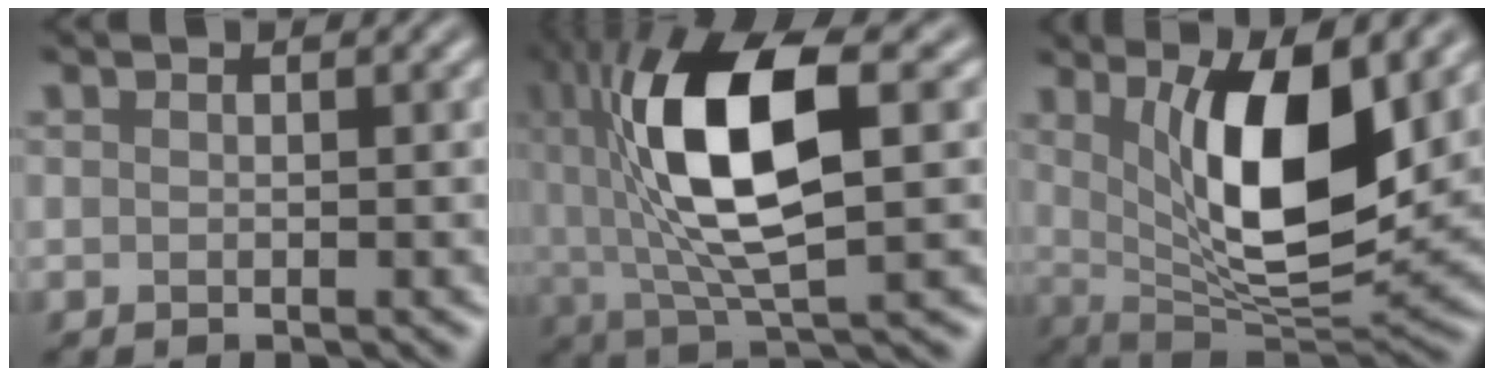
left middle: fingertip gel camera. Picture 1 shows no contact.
{"total": 11.4, "force": [1.9, 3.7, 10.6], "torque": [-0.202, 0.012, 0.036]}
{"total": 10.4, "force": [3.0, 3.6, 9.3], "torque": [-0.149, -0.020, 0.056]}